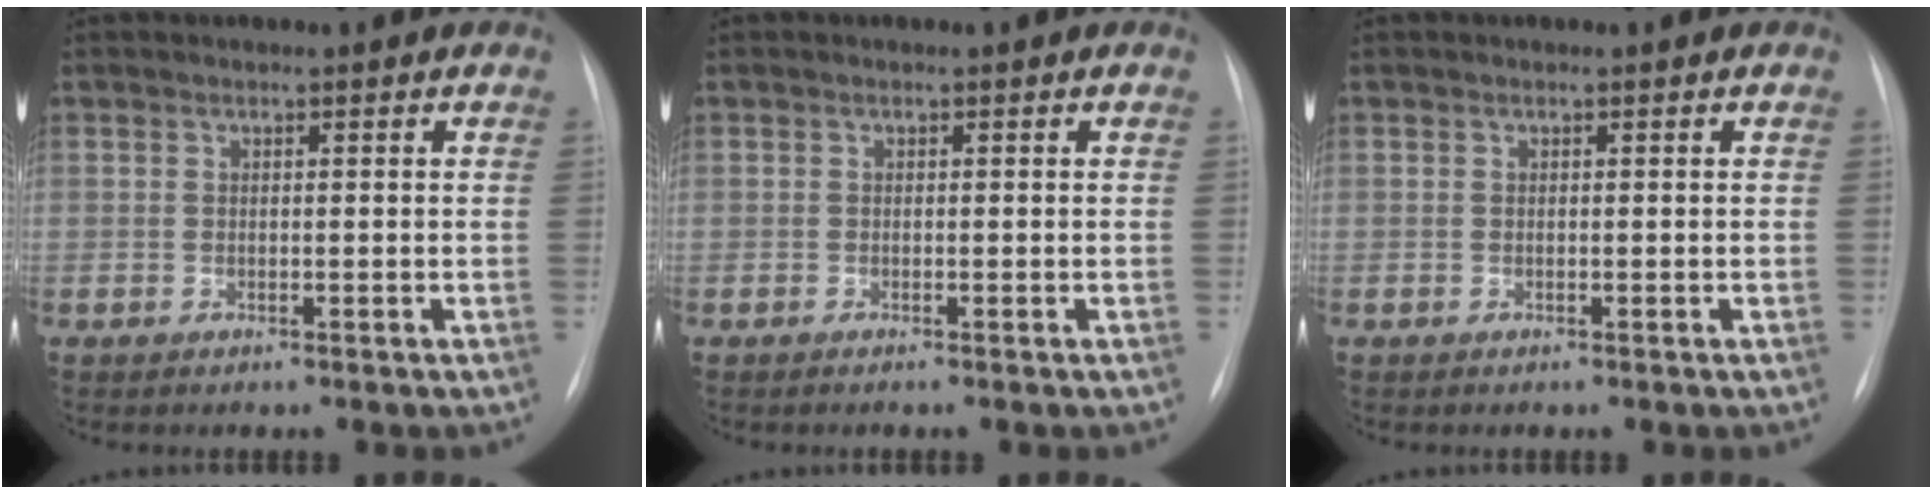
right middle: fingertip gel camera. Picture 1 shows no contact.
{"total": 0.0}
{"total": 0.0}